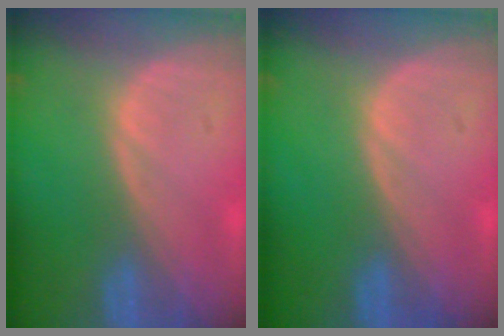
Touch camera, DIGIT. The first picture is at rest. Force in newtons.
{"total": 0.0}